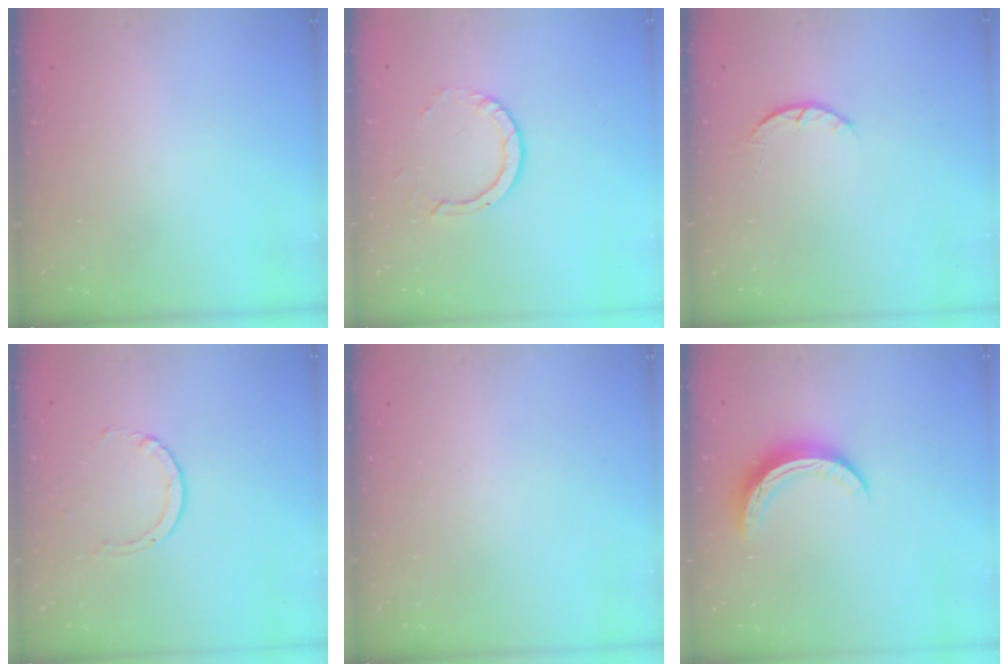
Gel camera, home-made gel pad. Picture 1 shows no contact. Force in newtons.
{"total": 4.7, "press": 4.7, "slide": 0.4}
{"total": 2.6, "press": 2.5, "slide": 0.4}
{"total": 2.9, "press": 2.9, "slide": 0.4}
{"total": 0.0}
{"total": 9.4, "press": 9.4, "slide": 0.7}